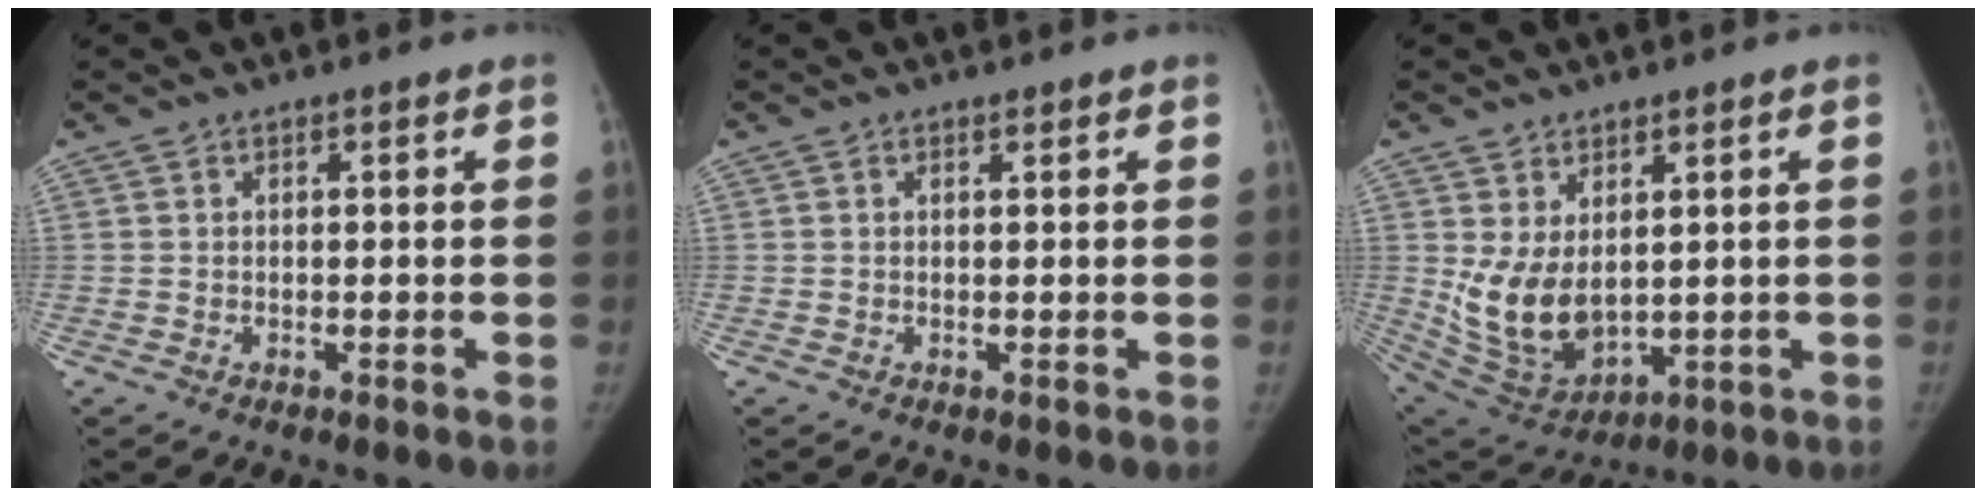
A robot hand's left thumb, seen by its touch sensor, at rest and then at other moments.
{"total": 0.6, "force": [0.5, 0.2, 0.2], "torque": [-0.006, -0.004, 0.008]}
{"total": 11.2, "force": [2.2, 7.1, 8.3], "torque": [-0.142, -0.027, 0.070]}